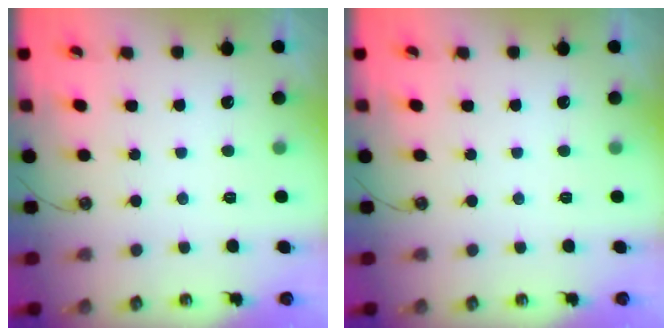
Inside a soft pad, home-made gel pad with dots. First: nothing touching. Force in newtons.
{"total": 0.0}